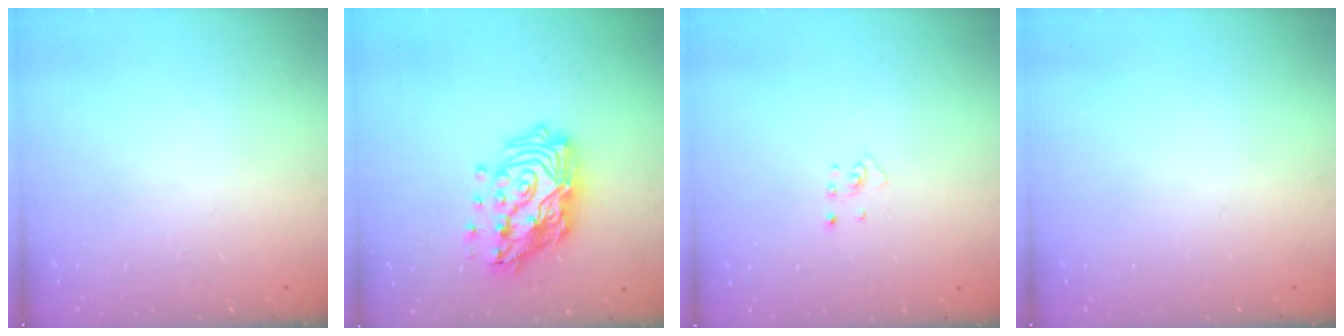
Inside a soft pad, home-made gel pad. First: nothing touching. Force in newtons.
{"total": 18.6, "press": 18.6, "slide": 1.4}
{"total": 2.5, "press": 2.4, "slide": 0.5}
{"total": 0.0}